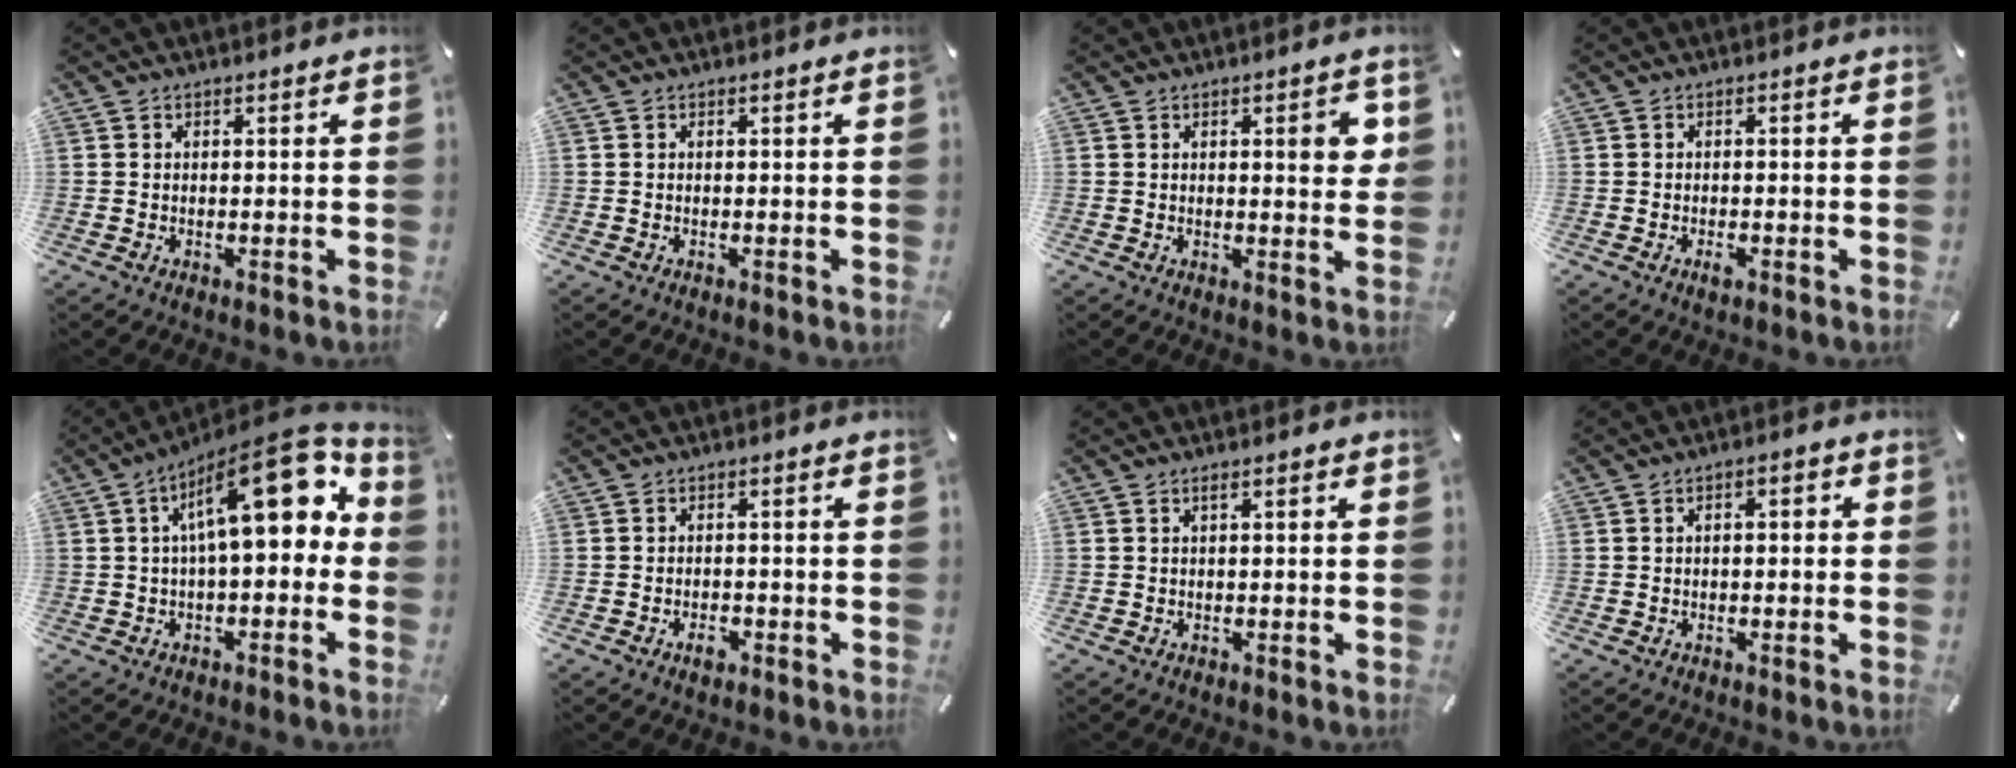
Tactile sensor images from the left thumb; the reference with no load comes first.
{"total": 0.0}
{"total": 5.5, "force": [1.7, 1.8, 4.9], "torque": [-0.065, -0.008, 0.020]}
{"total": 1.5, "force": [-0.7, 0.6, 1.2], "torque": [-0.023, -0.001, -0.012]}
{"total": 18.0, "force": [5.6, 7.2, 15.5], "torque": [-0.230, -0.024, 0.089]}
{"total": 2.3, "force": [-1.3, 1.3, 1.4], "torque": [-0.028, 0.004, -0.024]}
{"total": 1.3, "force": [0.3, 0.3, 1.2], "torque": [-0.023, 0.002, 0.004]}
{"total": 2.3, "force": [-0.7, 1.1, 1.9], "torque": [-0.032, 0.009, -0.014]}